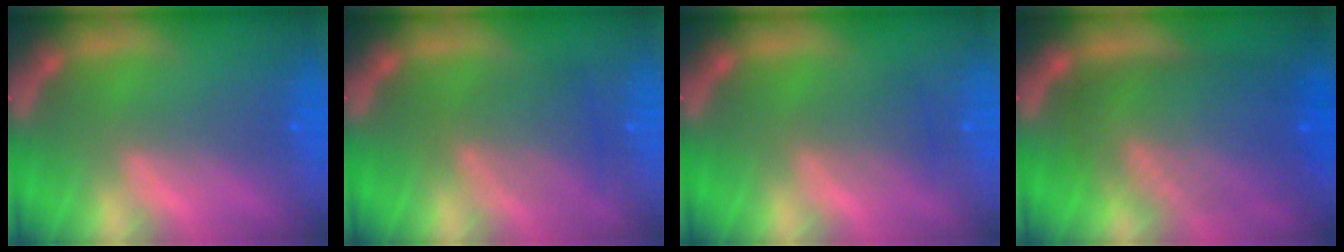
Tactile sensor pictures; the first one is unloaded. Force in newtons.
{"total": 4.0}
{"total": 2.0}
{"total": 10.0}